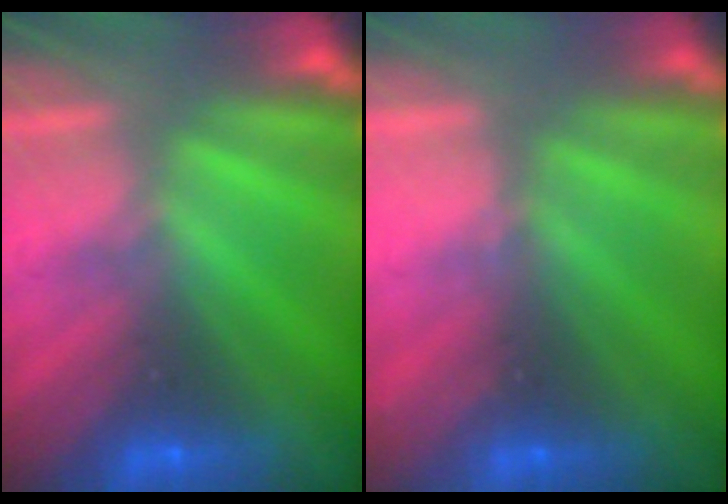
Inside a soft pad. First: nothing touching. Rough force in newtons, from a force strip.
{"total": 2.3}